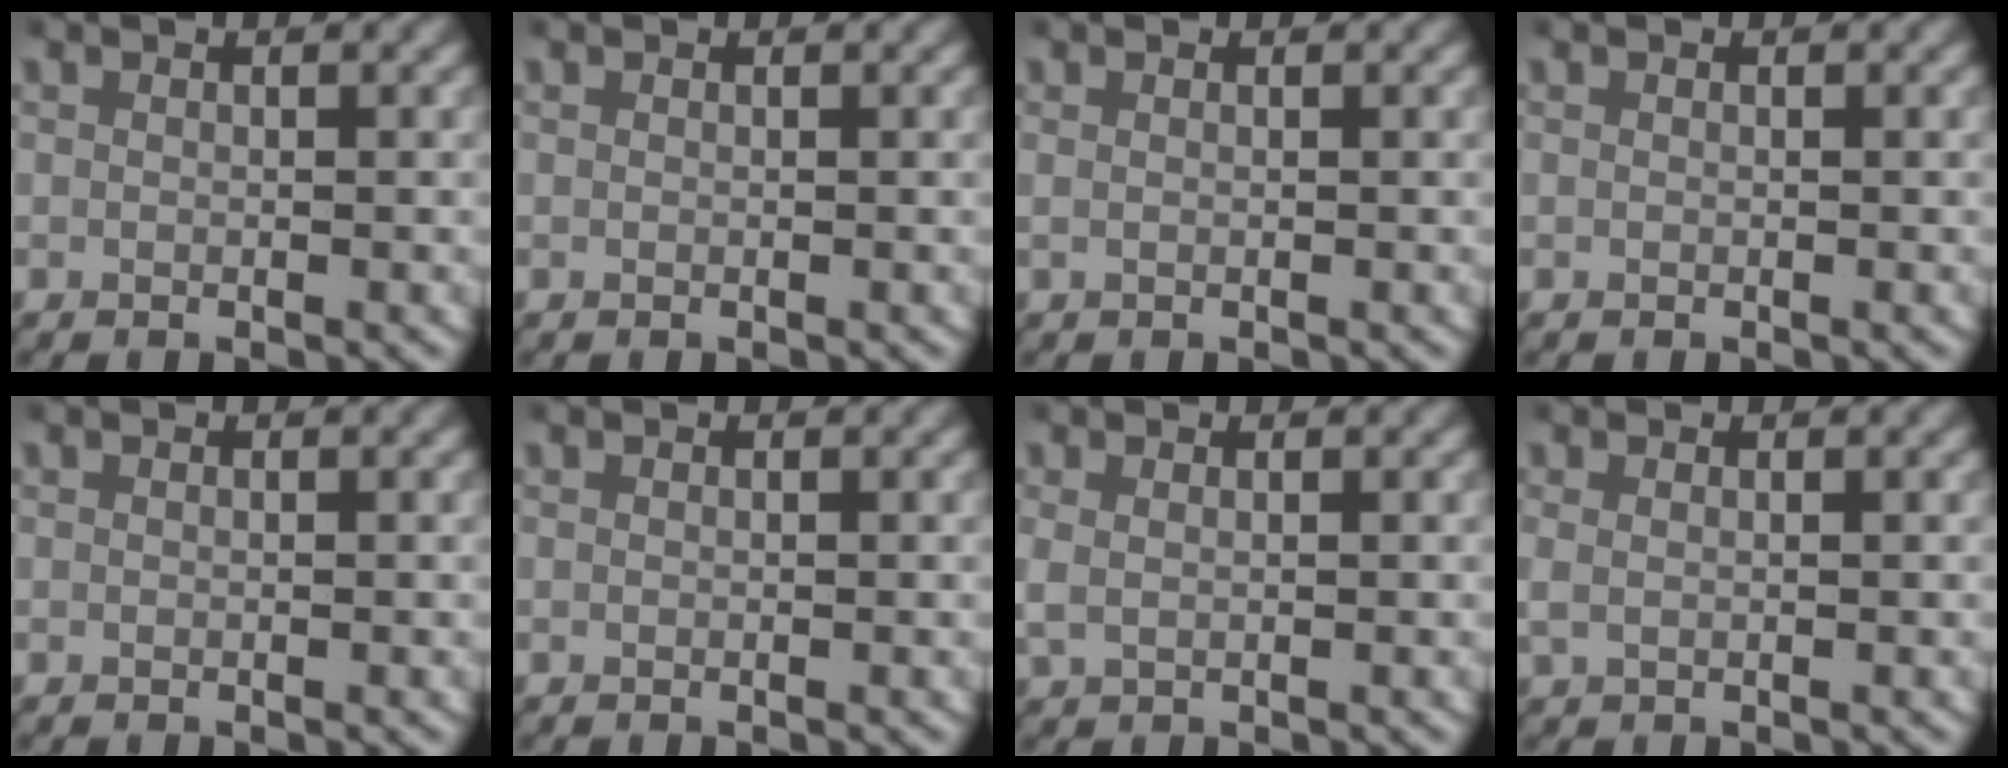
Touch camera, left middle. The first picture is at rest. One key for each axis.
{"total": 0.0}
{"total": 0.5, "fx": 0.2, "fy": 0.0, "fz": 0.5, "tx": -0.010, "ty": 0.000, "tz": 0.003}
{"total": 0.0}
{"total": 0.0}
{"total": 0.0}
{"total": 1.6, "fx": 0.3, "fy": 1.2, "fz": 1.1, "tx": -0.038, "ty": -0.004, "tz": 0.012}
{"total": 1.3, "fx": 0.2, "fy": 0.9, "fz": 0.9, "tx": -0.031, "ty": -0.004, "tz": 0.008}